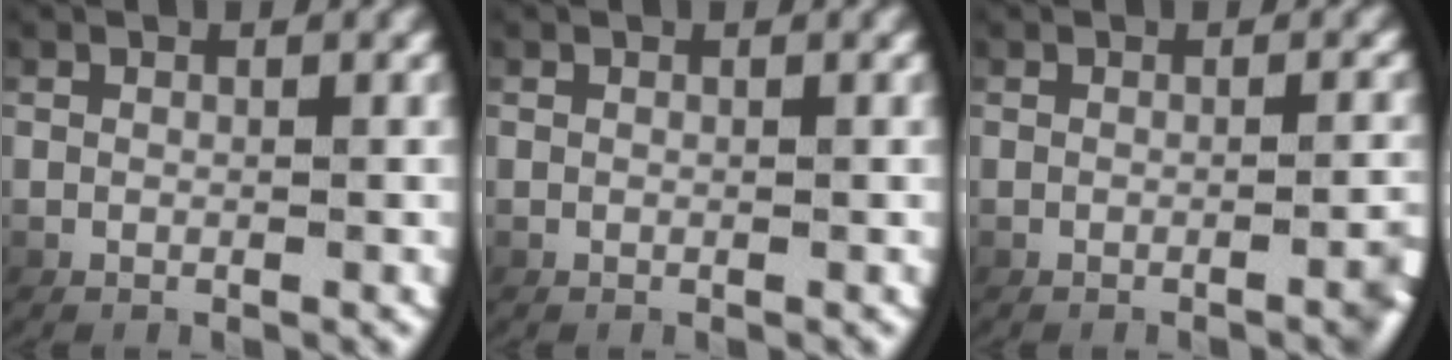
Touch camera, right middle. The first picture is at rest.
{"total": 0.0}
{"total": 1.9, "force": [-1.0, 0.2, 1.6], "torque": [-0.020, 0.005, -0.018]}